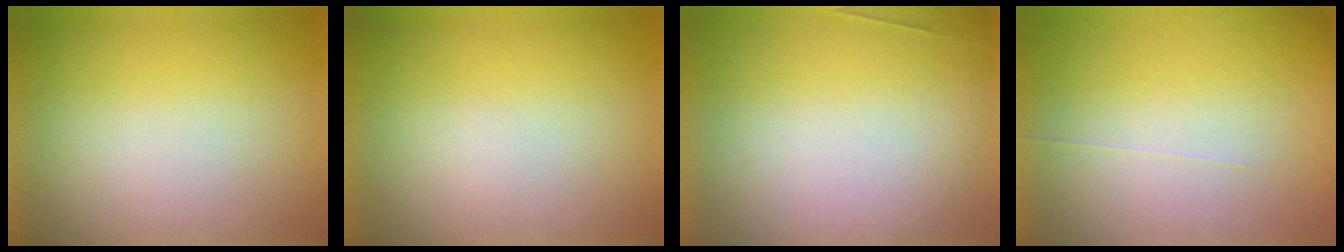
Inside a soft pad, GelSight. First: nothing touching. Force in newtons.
{"total": 1.3}
{"total": 2.6}
{"total": 5.7}